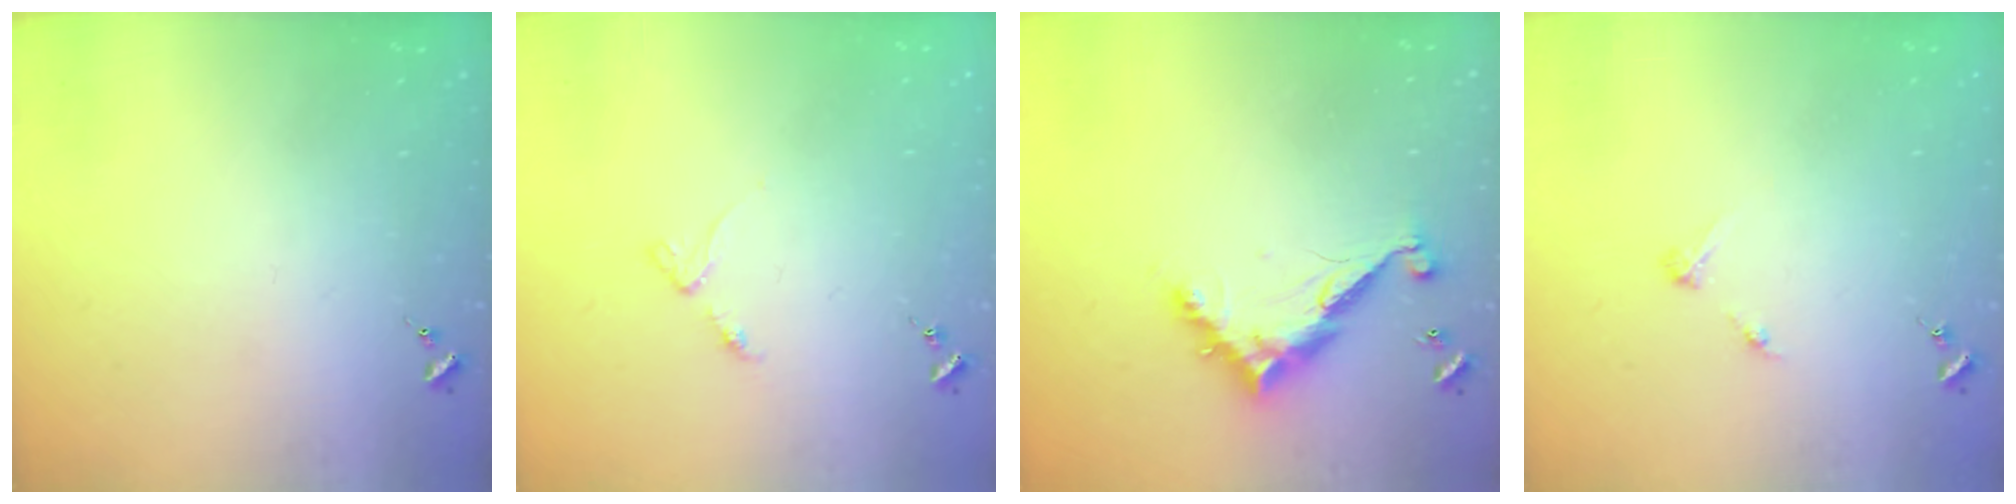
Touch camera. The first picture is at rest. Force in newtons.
{"total": 3.5, "press": 3.5, "slide": 0.4}
{"total": 10.2, "press": 10.2, "slide": 0.8}
{"total": 3.2, "press": 3.1, "slide": 0.4}